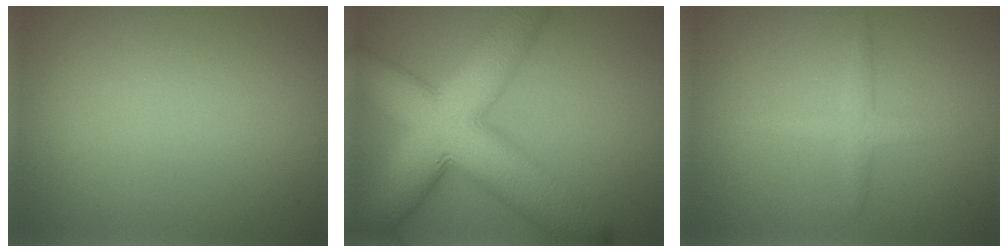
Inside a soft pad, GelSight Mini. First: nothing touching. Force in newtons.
{"total": 13.1, "press": 13.1, "slide": 0.4}
{"total": 1.7, "press": 1.7, "slide": 0.1}